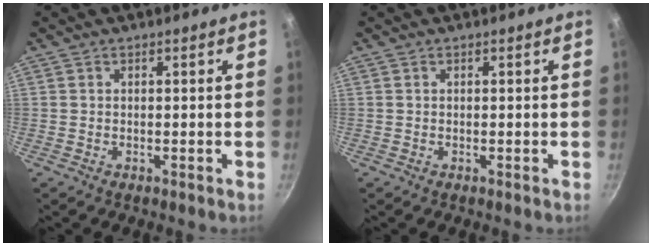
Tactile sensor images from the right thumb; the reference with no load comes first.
{"total": 0.0}